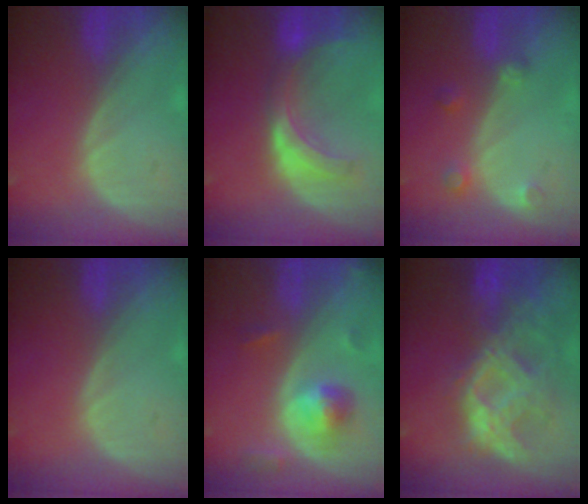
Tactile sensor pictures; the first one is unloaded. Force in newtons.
{"total": 7.4, "press": 6.8, "slide": 2.8}
{"total": 2.7, "press": 2.6, "slide": 0.5}
{"total": 0.0}
{"total": 5.6, "press": 5.2, "slide": 2.0}
{"total": 10.8, "press": 9.3, "slide": 5.4}